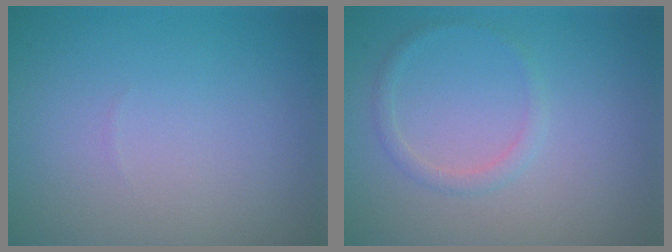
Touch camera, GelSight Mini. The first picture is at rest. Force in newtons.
{"total": 1.2, "press": 1.2, "slide": 0.2}